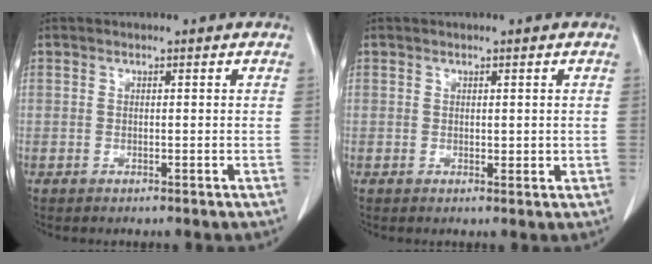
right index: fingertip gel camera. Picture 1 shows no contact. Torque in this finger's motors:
{"motor_torque": [0.02, 0.22, 0.05, 0.02]}